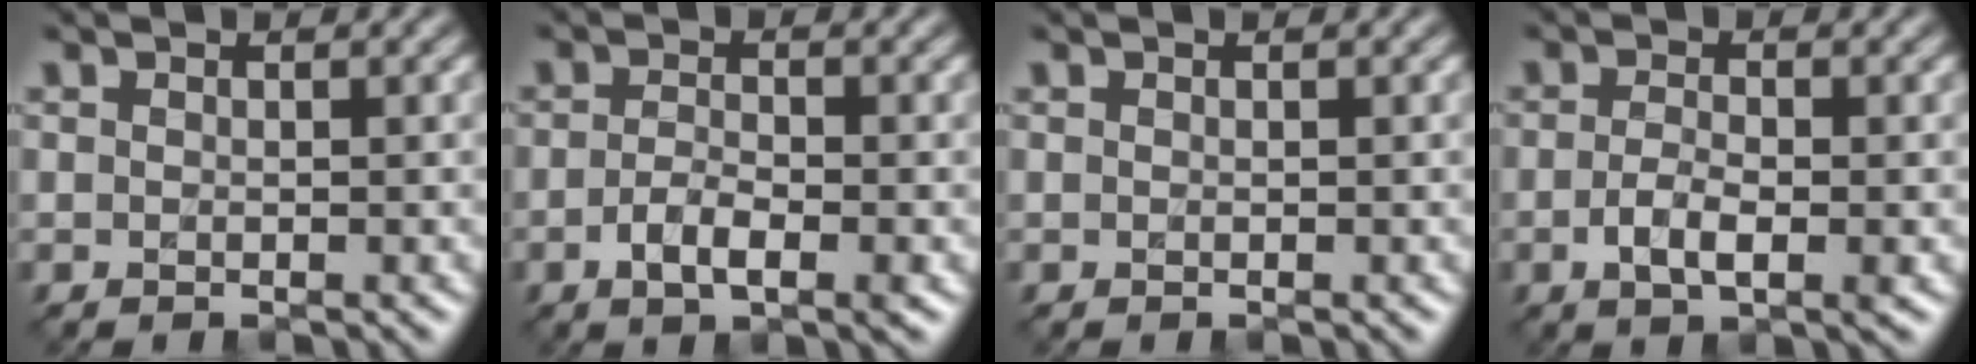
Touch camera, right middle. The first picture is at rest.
{"total": 2.6, "force": [-1.4, 1.0, 2.0], "torque": [-0.045, -0.009, -0.029]}
{"total": 0.0}
{"total": 2.5, "force": [-1.1, 0.9, 2.1], "torque": [-0.046, -0.010, -0.021]}